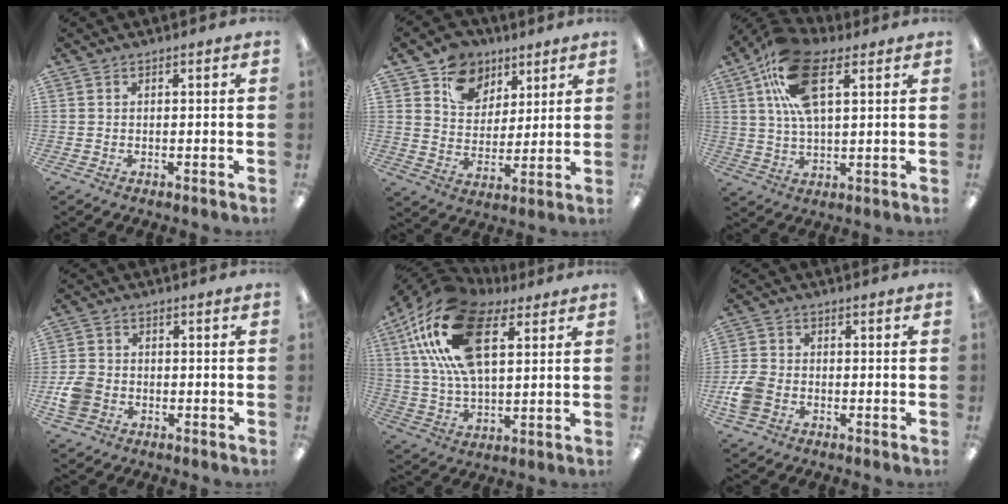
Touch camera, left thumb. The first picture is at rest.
{"total": 11.6, "force": [7.5, 8.5, 2.7], "torque": [-0.055, -0.044, 0.144]}
{"total": 16.9, "force": [7.6, 8.2, 12.7], "torque": [-0.248, -0.002, 0.135]}
{"total": 6.2, "force": [-2.1, 5.0, 3.0], "torque": [-0.051, 0.014, -0.035]}
{"total": 23.4, "force": [10.1, 12.1, 17.2], "torque": [-0.357, -0.018, 0.171]}
{"total": 6.5, "force": [-2.5, 4.8, 3.7], "torque": [-0.075, 0.017, -0.043]}